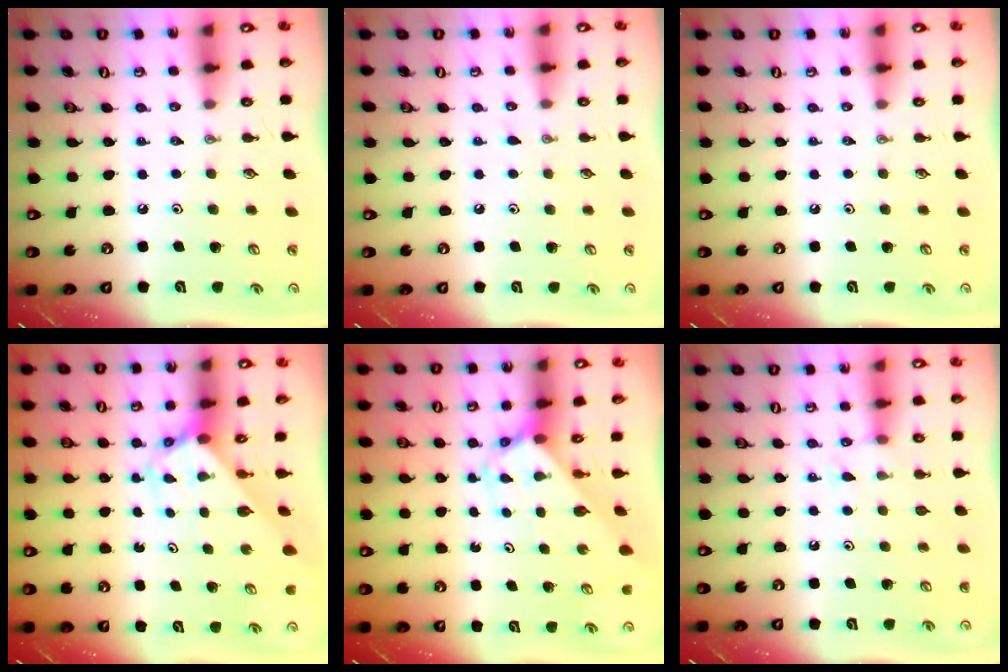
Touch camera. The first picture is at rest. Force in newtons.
{"total": 3.0, "press": 2.9, "slide": 0.4}
{"total": 0.0}
{"total": 2.7, "press": 2.7, "slide": 0.3}
{"total": 2.6, "press": 2.6, "slide": 0.2}
{"total": 5.7, "press": 5.7, "slide": 0.6}